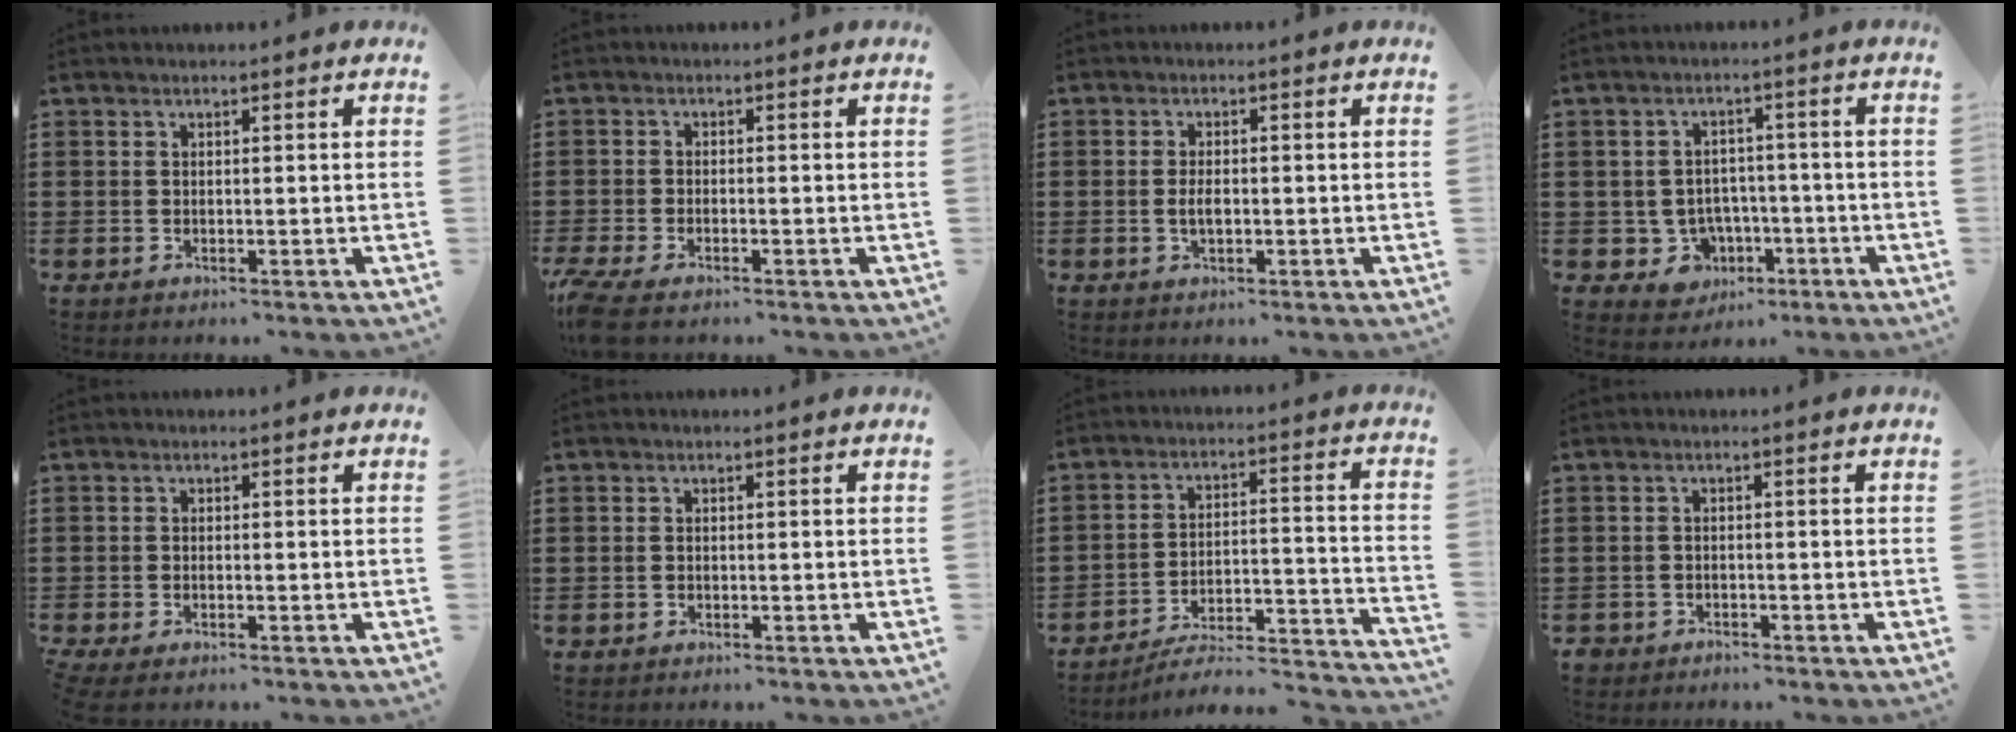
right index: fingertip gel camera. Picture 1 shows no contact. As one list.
[{"total": 2.3, "force": [-2.1, 0.3, 1.1], "torque": [-0.035, -0.005, -0.046]}, {"total": 2.3, "force": [-0.3, 1.0, 2.1], "torque": [-0.038, 0.003, -0.006]}, {"total": 5.3, "force": [-1.7, 4.7, 1.7], "torque": [-0.044, 0.007, -0.029]}, {"total": 0.9, "force": [-0.7, 0.1, 0.4], "torque": [-0.018, -0.007, -0.016]}, {"total": 0.7, "force": [-0.1, 0.5, 0.5], "torque": [-0.011, 0.002, -0.003]}, {"total": 3.9, "force": [-3.4, 0.6, 1.9], "torque": [-0.039, -0.019, -0.075]}, {"total": 1.4, "force": [-1.3, 0.5, 0.0], "torque": [-0.007, 0.002, -0.029]}]